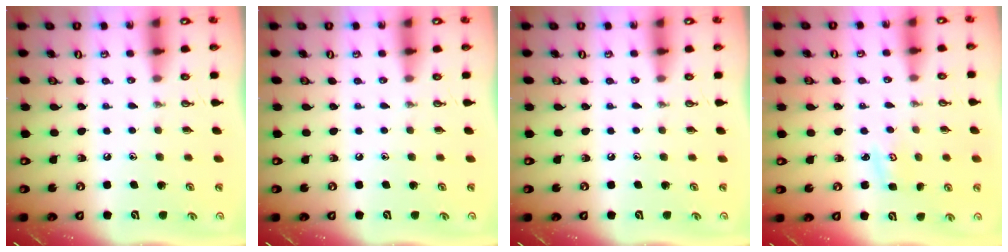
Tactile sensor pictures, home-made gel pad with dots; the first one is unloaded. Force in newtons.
{"total": 0.0}
{"total": 0.0}
{"total": 2.6, "press": 2.6, "slide": 0.2}